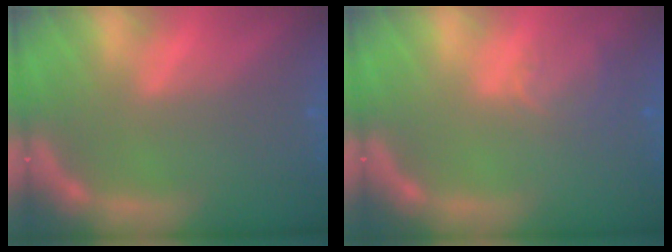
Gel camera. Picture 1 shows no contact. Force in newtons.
{"total": 2.5}